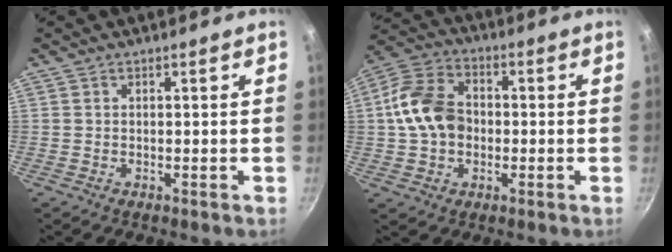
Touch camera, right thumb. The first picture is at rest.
{"total": 12.5, "force": [-0.3, 9.4, 8.2], "torque": [-0.134, 0.025, -0.020]}